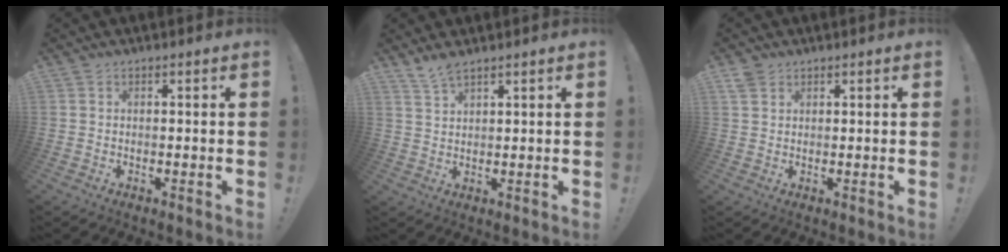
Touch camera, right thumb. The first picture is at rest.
{"total": 3.9, "force": [3.3, 0.5, 2.1], "torque": [-0.047, -0.017, 0.062]}
{"total": 2.4, "force": [1.8, 1.5, 0.7], "torque": [-0.016, -0.005, 0.036]}